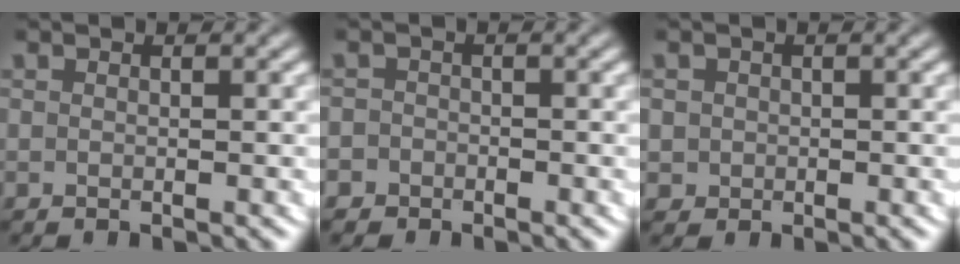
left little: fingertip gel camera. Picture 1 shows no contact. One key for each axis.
{"total": 2.7, "fx": -1.6, "fy": 2.1, "fz": -0.3, "tx": 0.002, "ty": -0.010, "tz": -0.030}
{"total": 3.3, "fx": -0.2, "fy": 3.2, "fz": 0.8, "tx": -0.033, "ty": -0.013, "tz": 0.000}